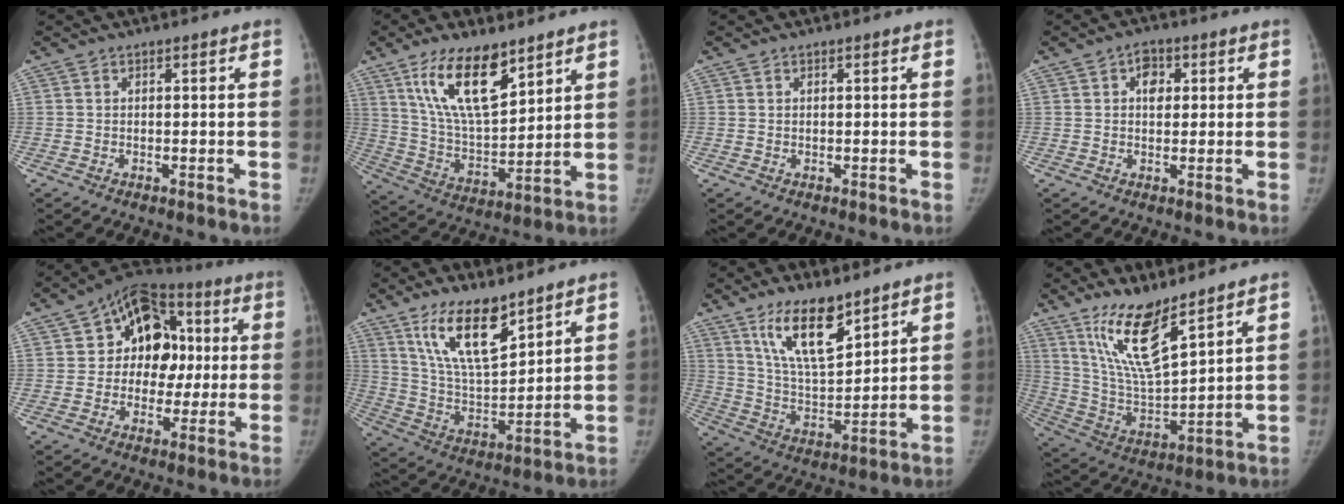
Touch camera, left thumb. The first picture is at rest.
{"total": 15.9, "force": [9.5, 6.3, 11.0], "torque": [-0.168, -0.051, 0.187]}
{"total": 0.0}
{"total": 4.2, "force": [1.2, 3.1, 2.6], "torque": [-0.020, 0.001, 0.014]}
{"total": 15.8, "force": [2.3, 12.0, 10.0], "torque": [-0.076, 0.023, 0.027]}
{"total": 13.9, "force": [9.3, 4.9, 9.1], "torque": [-0.141, -0.060, 0.186]}
{"total": 13.1, "force": [8.8, 4.5, 8.6], "torque": [-0.130, -0.060, 0.173]}
{"total": 14.4, "force": [9.8, 3.6, 9.9], "torque": [-0.168, -0.066, 0.204]}